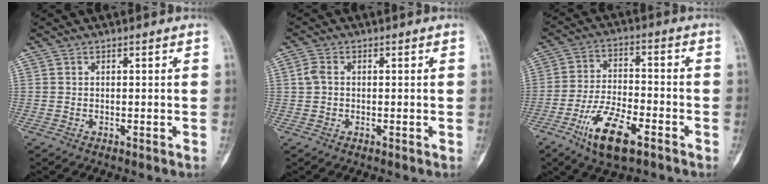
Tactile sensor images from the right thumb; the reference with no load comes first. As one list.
[{"total": 2.5, "force": [0.2, 1.9, 1.7], "torque": [-0.040, 0.007, 0.002]}, {"total": 12.1, "force": [-6.5, 4.8, 9.0], "torque": [-0.168, 0.024, -0.113]}]